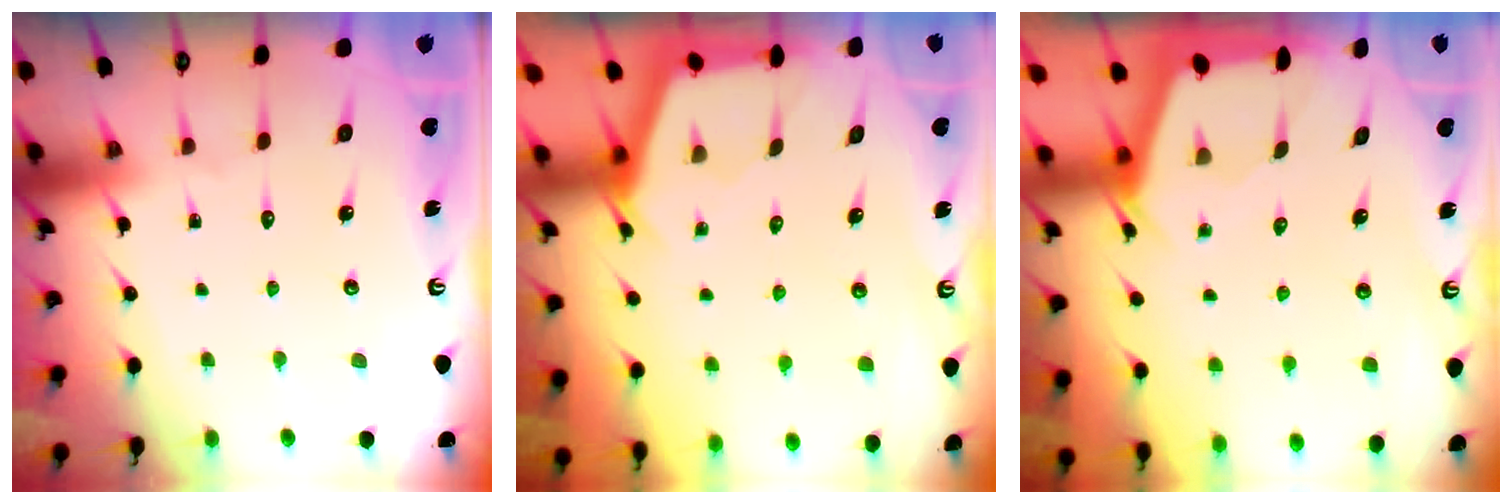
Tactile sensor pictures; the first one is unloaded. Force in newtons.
{"total": 2.6, "press": 2.6, "slide": 0.3}
{"total": 2.0, "press": 2.0, "slide": 0.3}